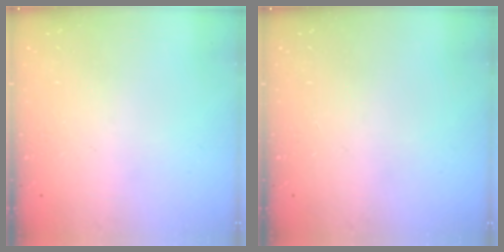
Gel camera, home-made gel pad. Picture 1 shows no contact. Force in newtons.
{"total": 0.0}